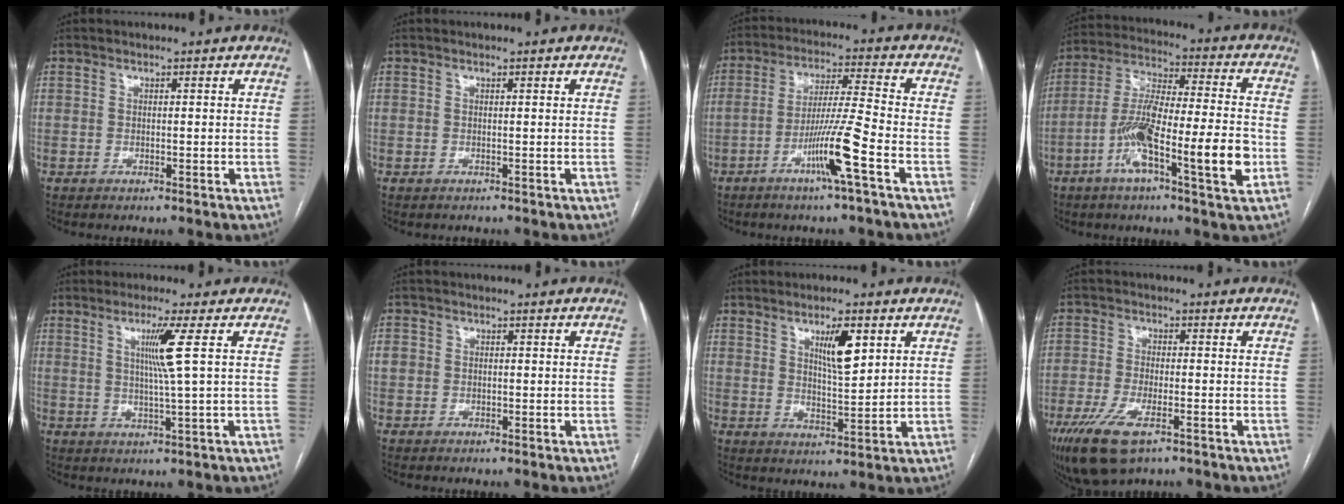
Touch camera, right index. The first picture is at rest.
{"total": 0.0}
{"total": 9.5, "force": [-4.4, -1.3, 8.4], "torque": [-0.158, -0.005, -0.085]}
{"total": 16.0, "force": [-5.5, 1.5, 15.0], "torque": [-0.271, 0.000, -0.099]}
{"total": 5.4, "force": [1.5, -1.5, 4.9], "torque": [-0.095, -0.007, 0.030]}
{"total": 1.9, "force": [0.0, 1.7, 0.8], "torque": [-0.013, 0.011, 0.002]}
{"total": 6.3, "force": [2.9, 1.3, 5.4], "torque": [-0.094, -0.003, 0.052]}
{"total": 10.2, "force": [-6.0, 3.6, 7.5], "torque": [-0.147, -0.020, -0.104]}